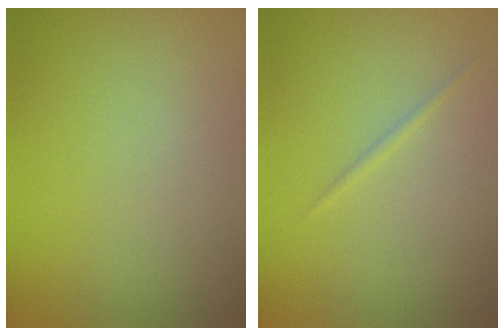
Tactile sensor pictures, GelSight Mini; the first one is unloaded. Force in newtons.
{"total": 0.5, "press": 0.5, "slide": 0.0}